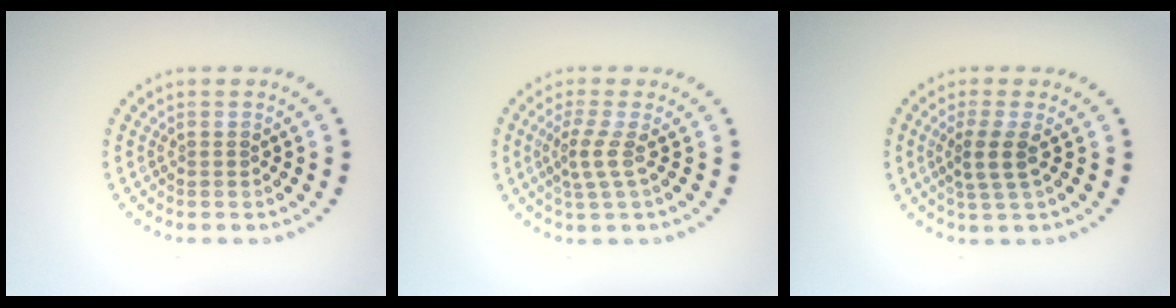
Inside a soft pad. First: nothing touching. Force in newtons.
{"total": 2.2, "press": 1.5, "slide": 1.5}
{"total": 2.5, "press": 1.9, "slide": 1.5}